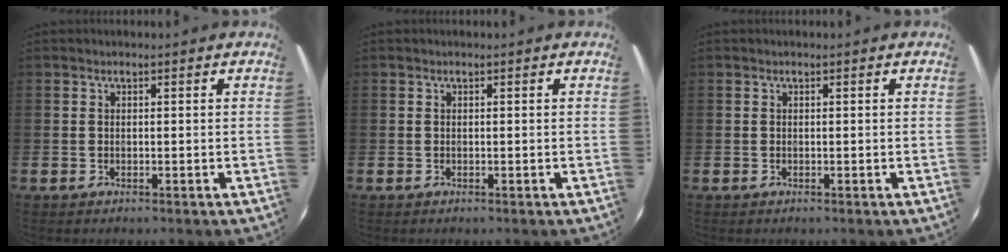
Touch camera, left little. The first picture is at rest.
{"total": 0.0}
{"total": 0.0}